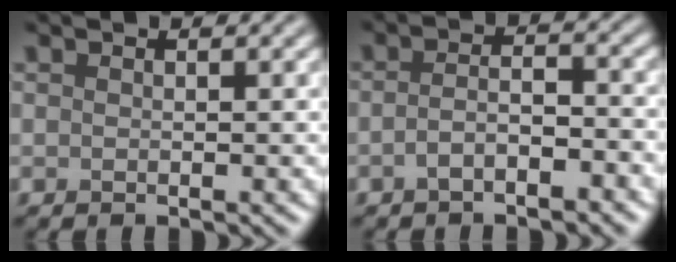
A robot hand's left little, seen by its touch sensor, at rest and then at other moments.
{"total": 2.7, "force": [-1.4, 0.8, 2.1], "torque": [-0.040, 0.008, -0.031]}